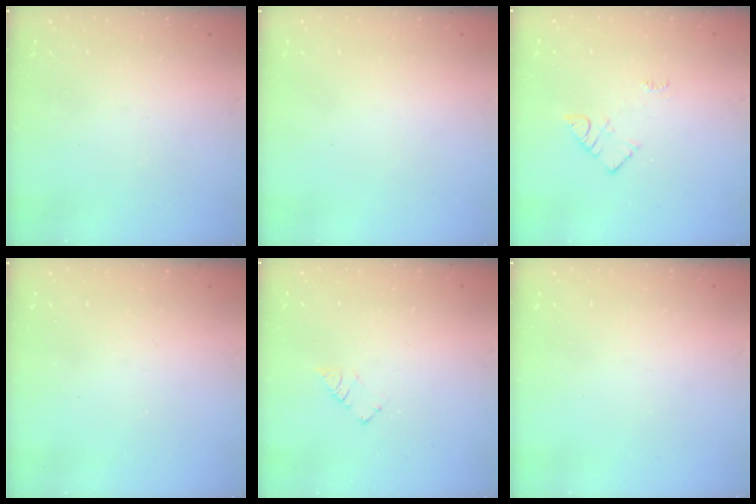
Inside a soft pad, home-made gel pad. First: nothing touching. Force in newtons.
{"total": 1.7, "press": 1.6, "slide": 0.1}
{"total": 4.5, "press": 4.5, "slide": 0.6}
{"total": 2.5, "press": 2.4, "slide": 0.4}
{"total": 2.6, "press": 2.6, "slide": 0.3}
{"total": 0.0}